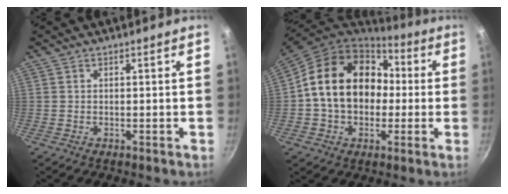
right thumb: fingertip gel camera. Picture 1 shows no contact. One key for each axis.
{"total": 19.7, "fx": 1.5, "fy": 15.3, "fz": 12.3, "tx": -0.191, "ty": 0.045, "tz": 0.023}